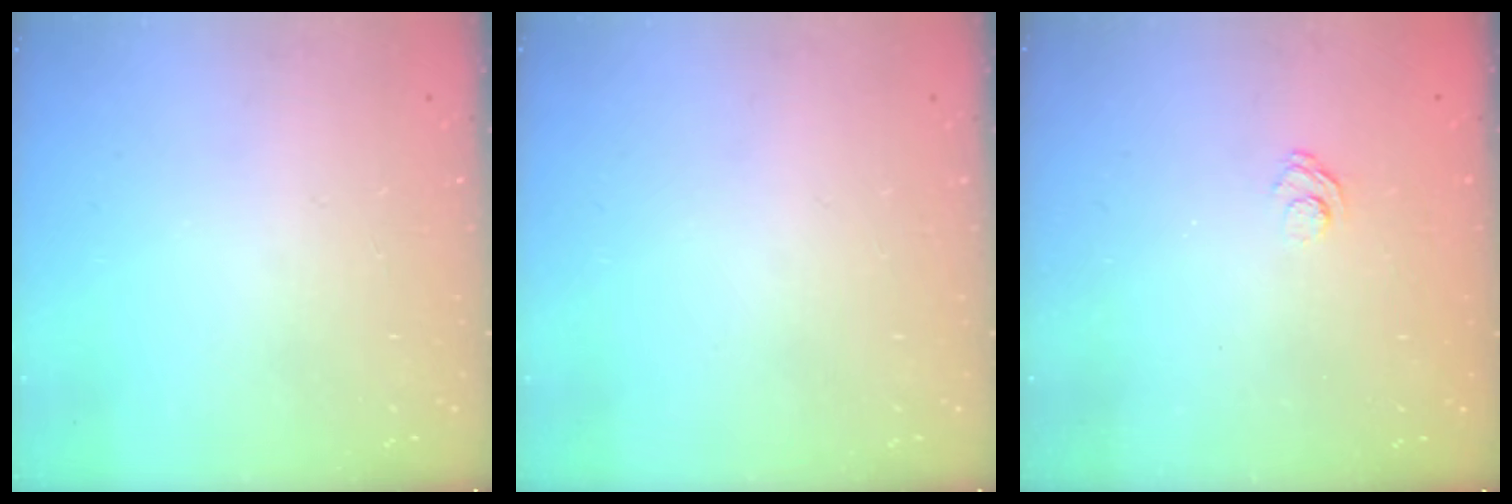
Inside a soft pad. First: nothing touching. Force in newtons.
{"total": 0.0}
{"total": 3.2, "press": 2.9, "slide": 1.3}